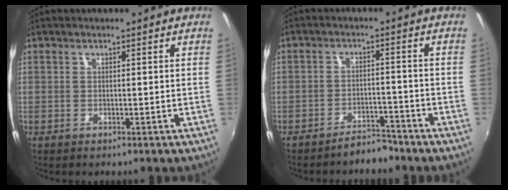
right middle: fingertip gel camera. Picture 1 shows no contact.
{"total": 4.1, "force": [-3.8, 1.2, 1.0], "torque": [-0.028, 0.011, -0.051]}